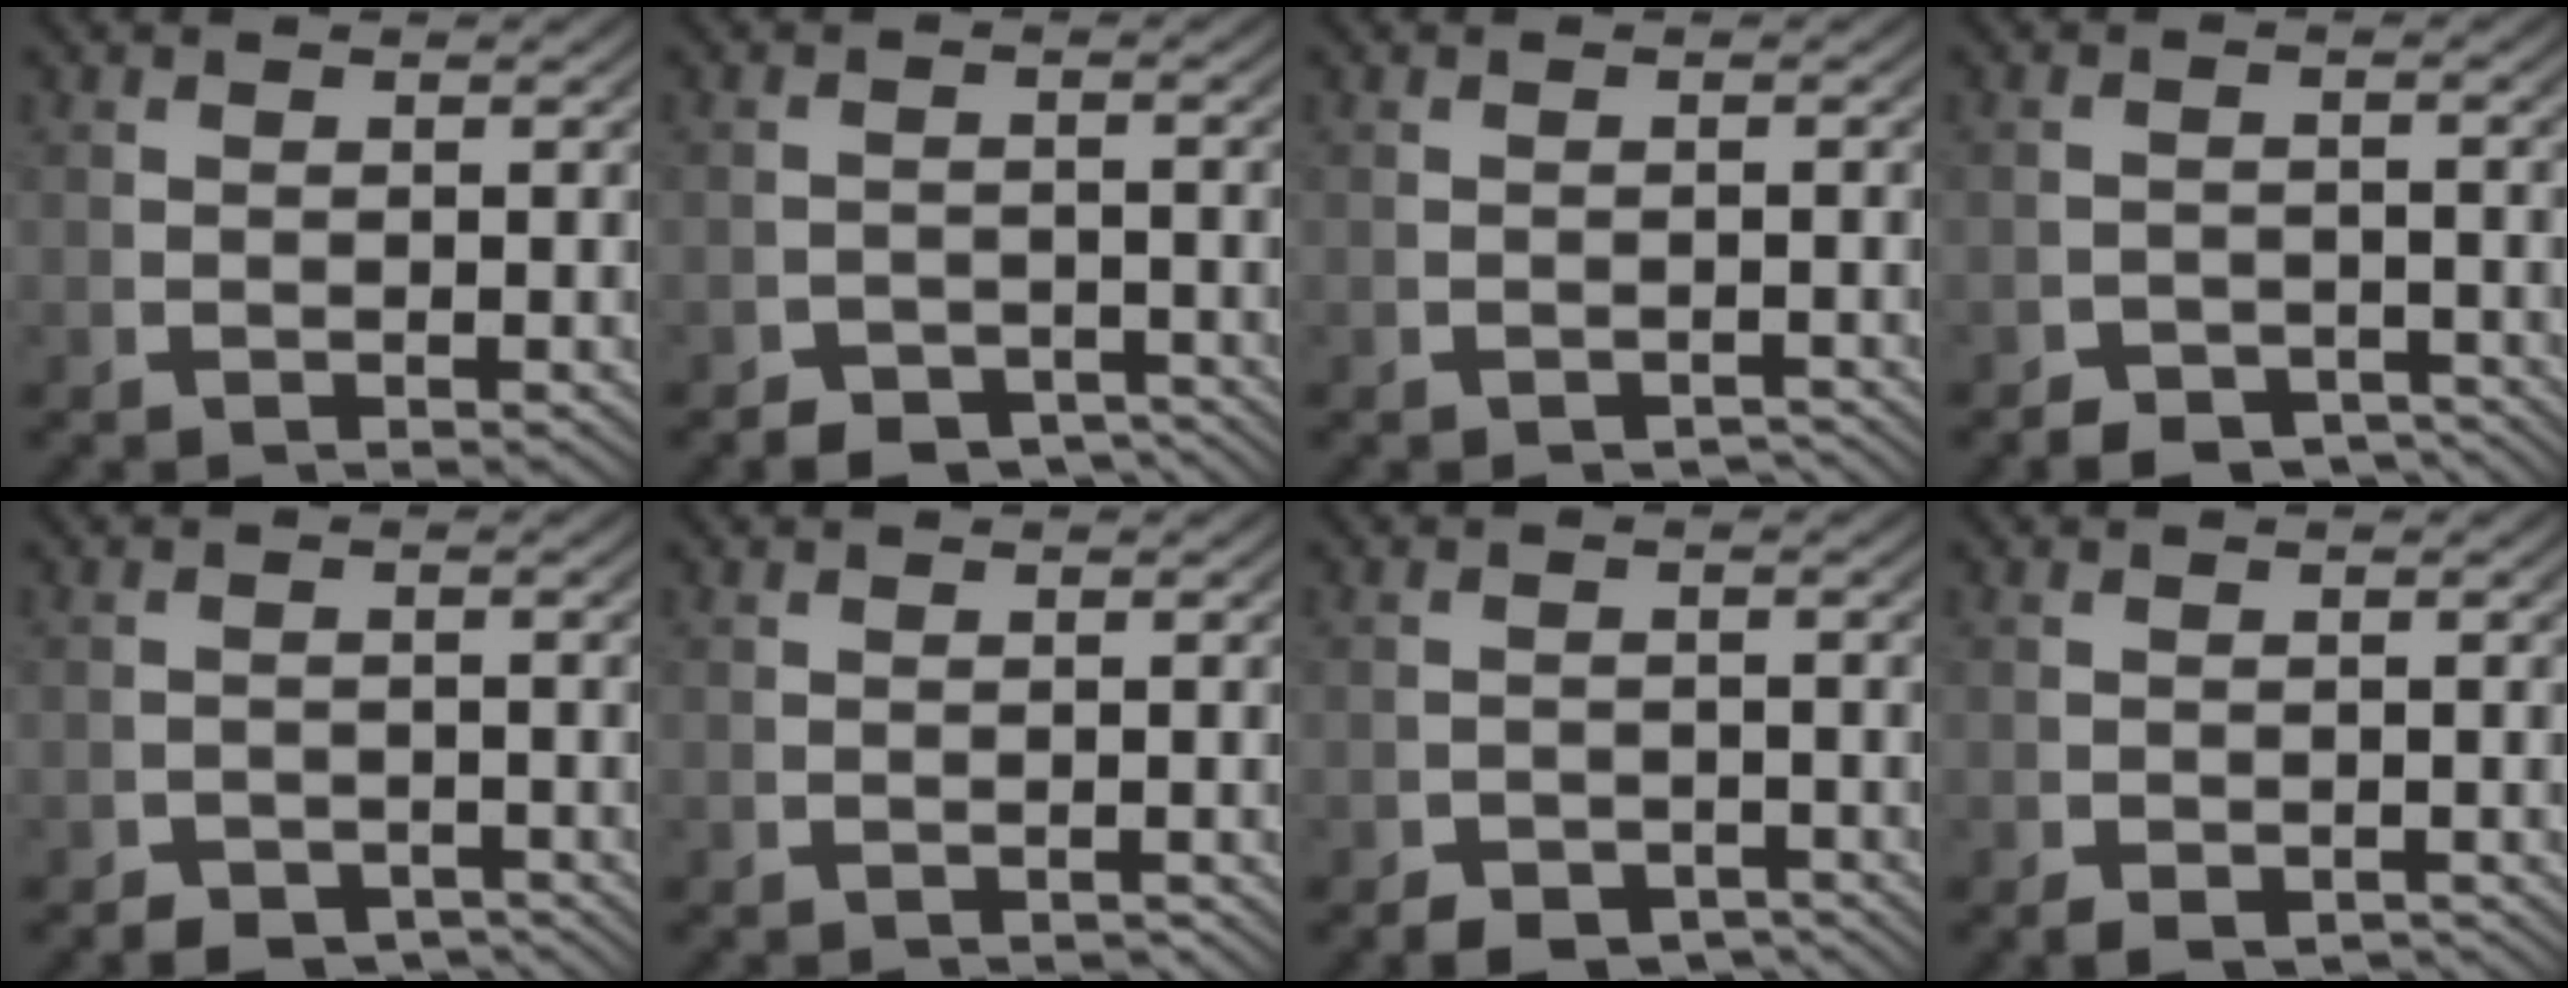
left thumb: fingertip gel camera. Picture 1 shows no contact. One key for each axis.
{"total": 4.4, "fx": -3.8, "fy": 2.0, "fz": 1.2, "tx": -0.007, "ty": -0.025, "tz": -0.058}
{"total": 1.7, "fx": -1.6, "fy": 0.3, "fz": 0.2, "tx": -0.002, "ty": -0.004, "tz": -0.024}
{"total": 4.2, "fx": -3.7, "fy": 1.8, "fz": 1.1, "tx": -0.005, "ty": -0.023, "tz": -0.058}
{"total": 3.3, "fx": -3.0, "fy": 1.3, "fz": 0.7, "tx": -0.001, "ty": -0.019, "tz": -0.047}
{"total": 0.8, "fx": -0.8, "fy": 0.2, "fz": 0.2, "tx": -0.002, "ty": -0.002, "tz": -0.011}
{"total": 3.5, "fx": -3.1, "fy": 1.4, "fz": 1.0, "tx": -0.002, "ty": -0.019, "tz": -0.049}
{"total": 2.1, "fx": -1.7, "fy": 0.9, "fz": 0.7, "tx": -0.009, "ty": -0.011, "tz": -0.025}